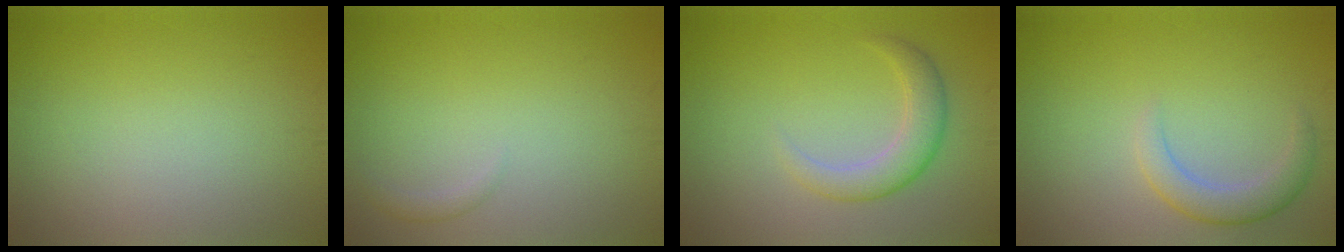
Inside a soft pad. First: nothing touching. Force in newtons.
{"total": 0.8, "press": 0.8, "slide": 0.0}
{"total": 3.1, "press": 3.1, "slide": 0.1}
{"total": 2.8, "press": 2.8, "slide": 0.1}